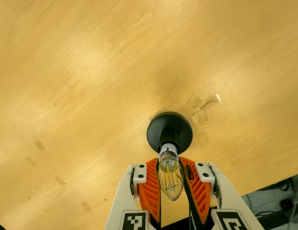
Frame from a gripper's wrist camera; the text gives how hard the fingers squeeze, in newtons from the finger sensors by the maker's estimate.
{"total": 19.6, "left": 18.2, "right": 21.1}